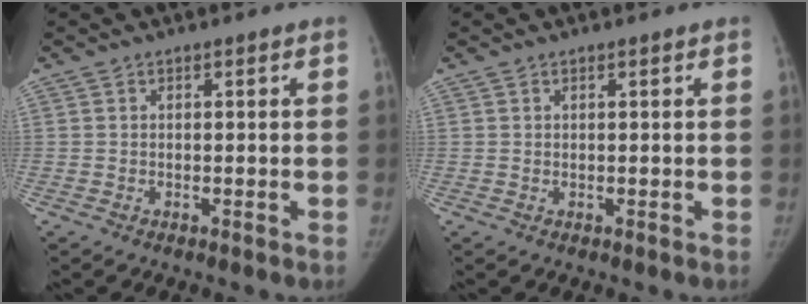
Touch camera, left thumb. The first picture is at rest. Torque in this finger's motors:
{"motor_torque": [-0.01, 0.02, 0.03, 0.05, 0.04]}